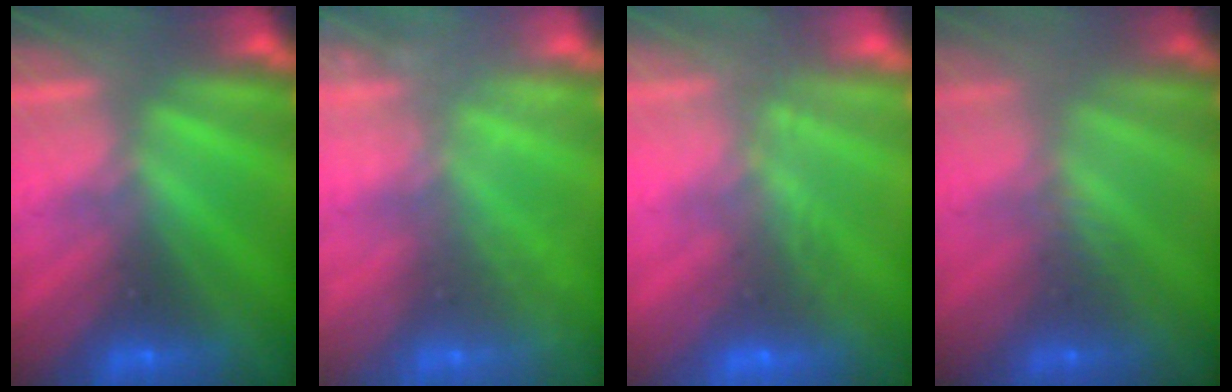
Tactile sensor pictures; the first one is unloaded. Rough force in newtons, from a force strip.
{"total": 2.4}
{"total": 8.7}
{"total": 2.4}